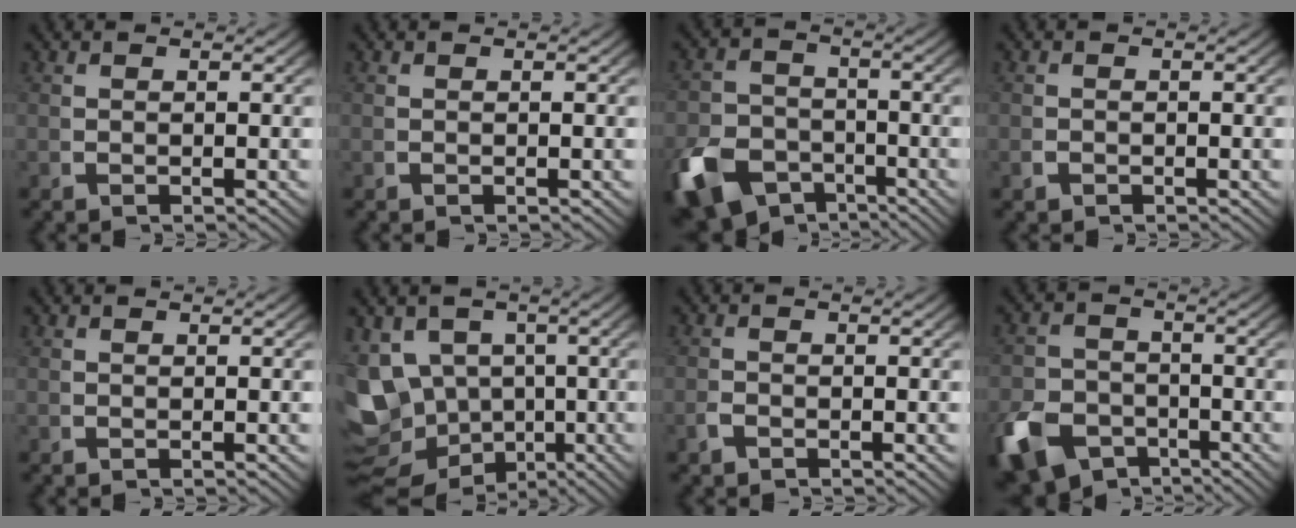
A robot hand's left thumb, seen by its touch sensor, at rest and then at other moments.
{"total": 0.0}
{"total": 10.3, "force": [-5.7, 7.5, 4.2], "torque": [-0.075, -0.050, -0.088]}
{"total": 0.7, "force": [-0.4, 0.5, 0.2], "torque": [-0.009, -0.007, -0.005]}
{"total": 0.0}
{"total": 15.3, "force": [-4.0, 13.1, 6.8], "torque": [-0.170, -0.080, -0.047]}
{"total": 0.9, "force": [-0.8, 0.4, 0.1], "torque": [-0.006, -0.006, -0.014]}
{"total": 9.3, "force": [-5.3, 6.7, 3.6], "torque": [-0.060, -0.043, -0.085]}